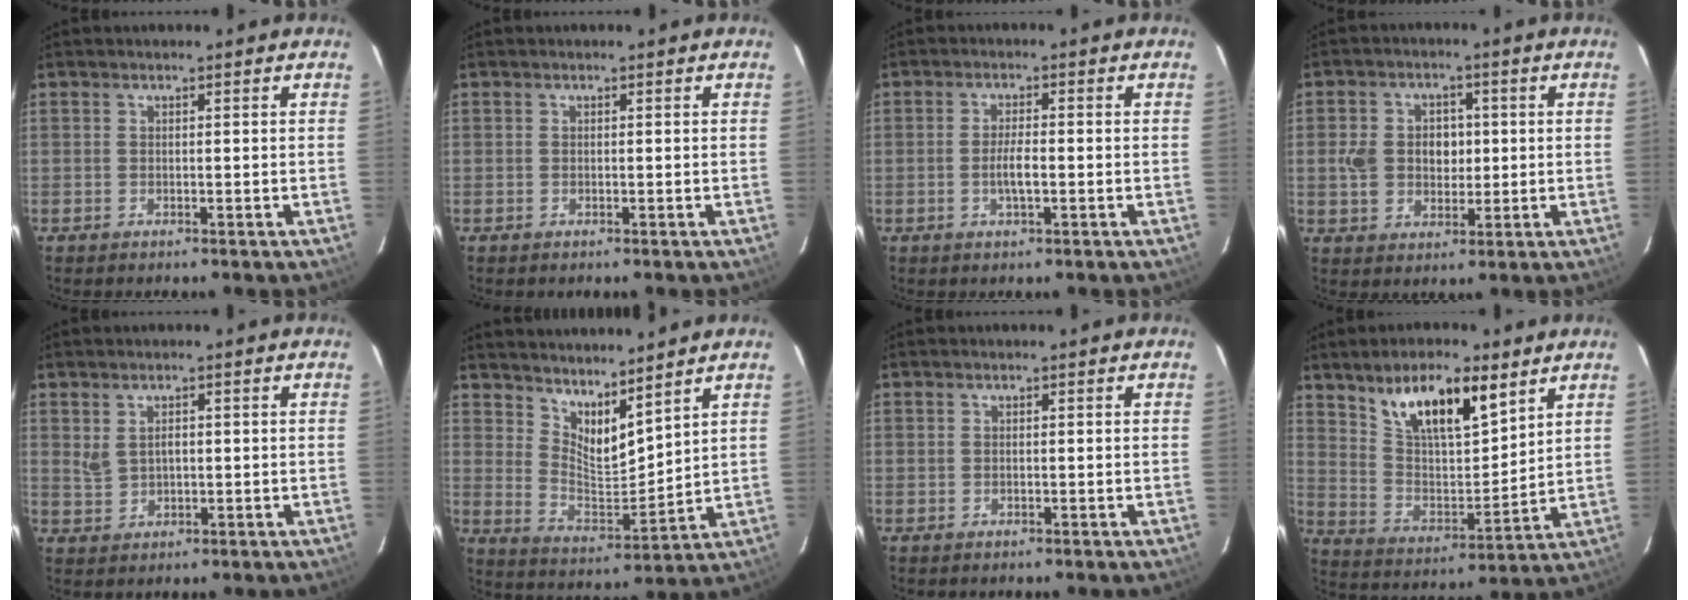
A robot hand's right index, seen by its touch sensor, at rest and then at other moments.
{"total": 0.0}
{"total": 3.3, "force": [-0.9, 0.7, 3.1], "torque": [-0.060, -0.002, -0.015]}
{"total": 7.6, "force": [0.1, 6.4, 4.1], "torque": [-0.090, 0.019, 0.002]}
{"total": 3.1, "force": [0.7, 2.1, 2.3], "torque": [-0.043, 0.002, 0.020]}
{"total": 9.8, "force": [7.8, 2.6, 5.3], "torque": [-0.088, -0.013, 0.145]}
{"total": 0.0}
{"total": 16.0, "force": [9.9, 6.1, 11.0], "torque": [-0.189, 0.007, 0.183]}